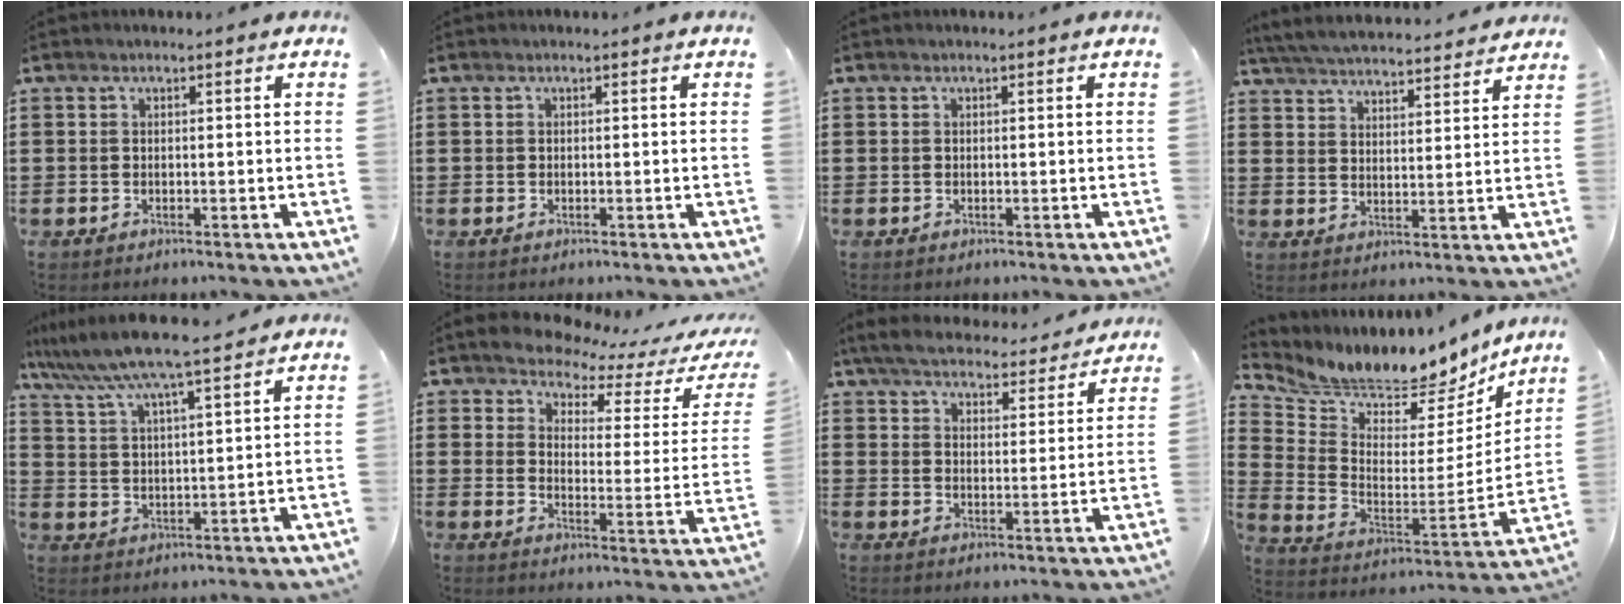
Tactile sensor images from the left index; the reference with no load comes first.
{"total": 0.0}
{"total": 0.0}
{"total": 5.3, "force": [5.2, 0.0, 0.9], "torque": [-0.040, -0.030, 0.090]}
{"total": 7.1, "force": [6.4, -0.3, 3.1], "torque": [-0.085, -0.033, 0.108]}
{"total": 4.6, "force": [4.4, 1.0, 0.9], "torque": [-0.048, -0.030, 0.074]}
{"total": 5.7, "force": [5.5, 0.5, 1.4], "torque": [-0.052, -0.032, 0.094]}
{"total": 6.4, "force": [6.2, 1.5, 0.4], "torque": [-0.042, -0.070, 0.100]}